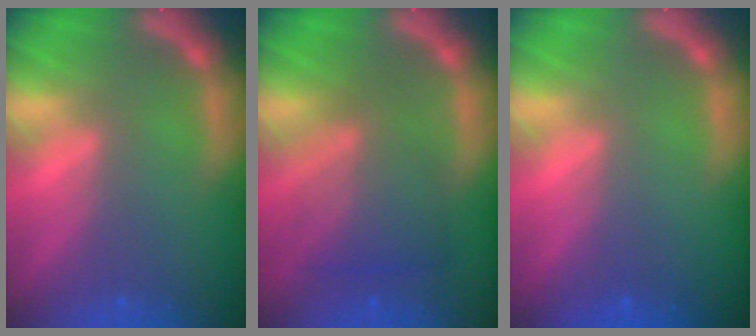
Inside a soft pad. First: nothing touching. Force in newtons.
{"total": 6.0}
{"total": 0.0}